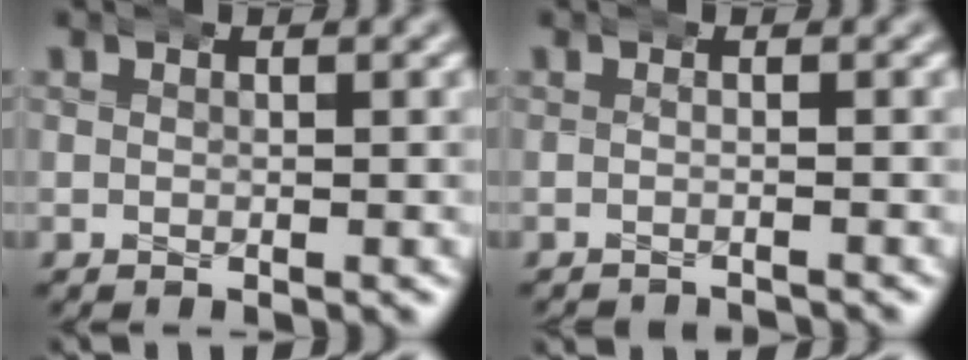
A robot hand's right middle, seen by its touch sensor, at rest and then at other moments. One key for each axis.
{"total": 2.0, "fx": -1.9, "fy": -0.5, "fz": -0.3, "tx": 0.002, "ty": -0.007, "tz": -0.028}